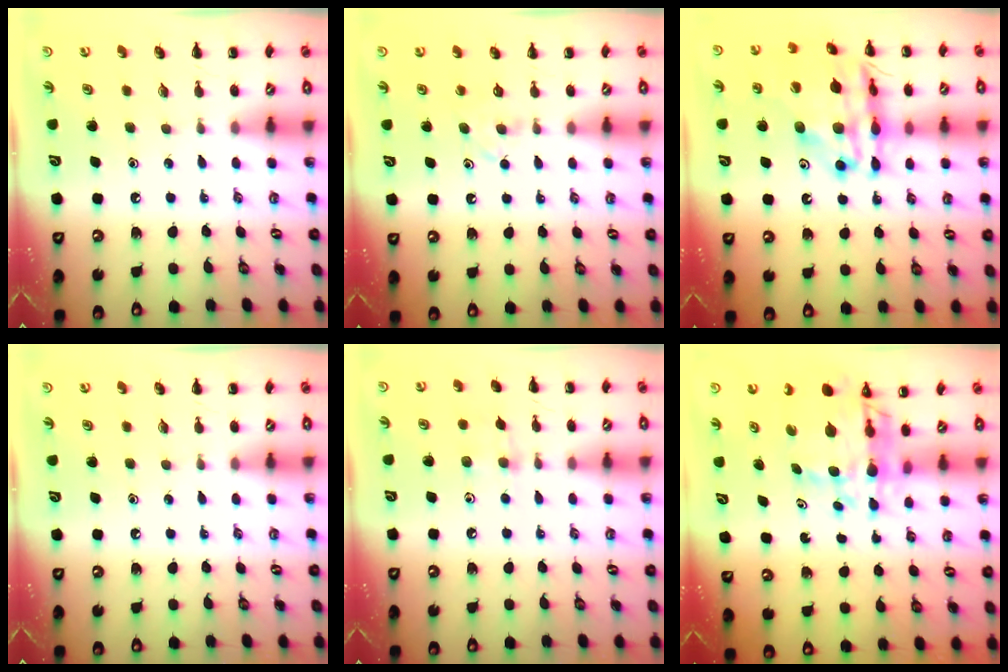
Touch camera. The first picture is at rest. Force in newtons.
{"total": 4.4, "press": 4.2, "slide": 1.2}
{"total": 21.4, "press": 21.1, "slide": 3.5}
{"total": 0.0}
{"total": 4.0, "press": 3.8, "slide": 1.1}
{"total": 9.9, "press": 9.4, "slide": 3.3}